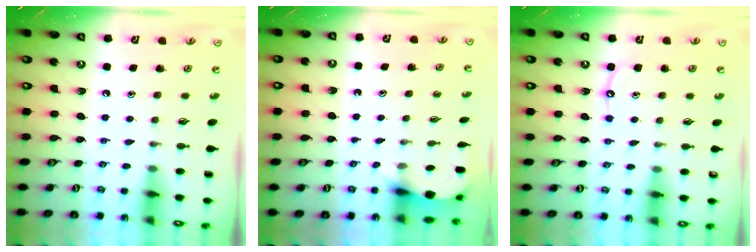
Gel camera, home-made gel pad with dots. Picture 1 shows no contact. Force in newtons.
{"total": 4.2, "press": 4.2, "slide": 0.4}
{"total": 5.2, "press": 5.2, "slide": 0.5}